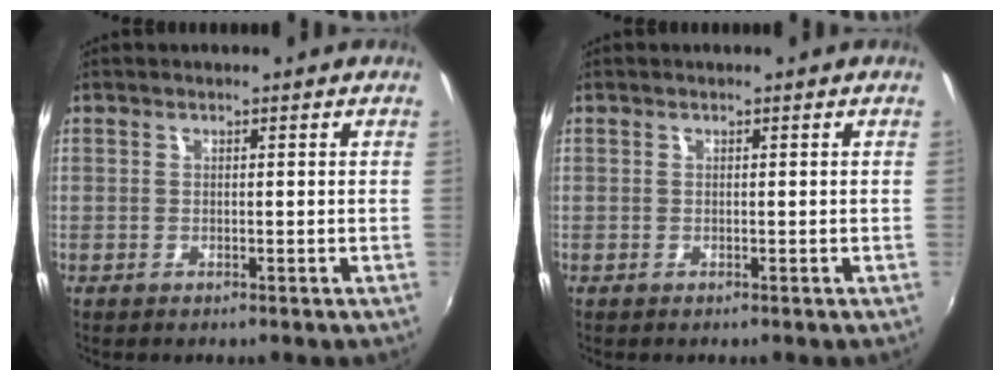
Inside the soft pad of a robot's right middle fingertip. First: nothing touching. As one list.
[{"total": 0.0}]